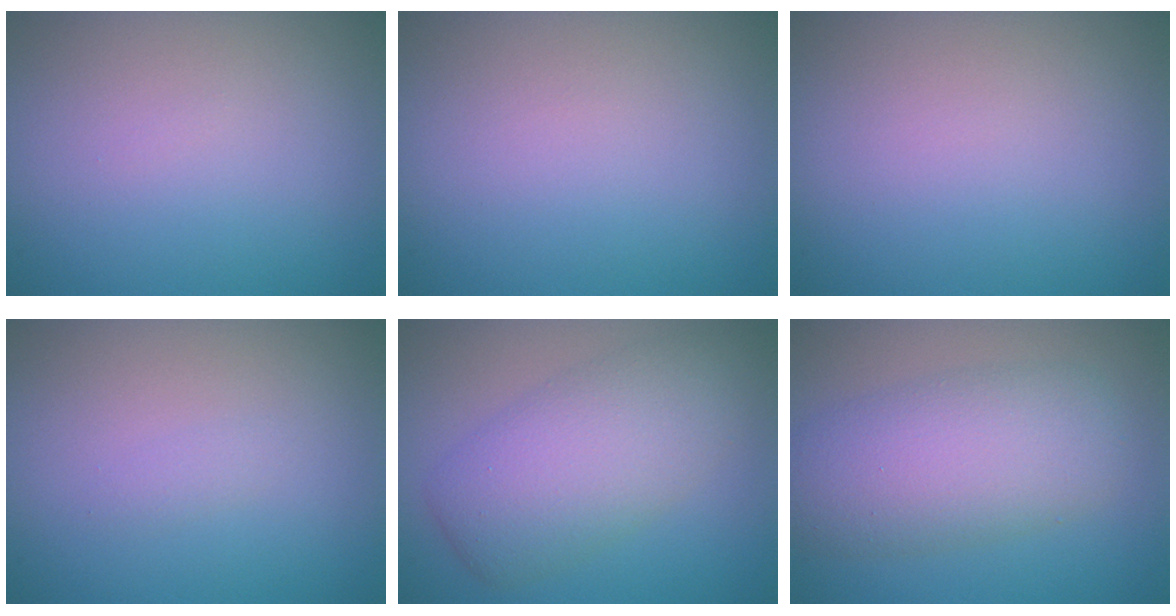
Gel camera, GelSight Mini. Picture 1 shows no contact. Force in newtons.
{"total": 0.0}
{"total": 0.0}
{"total": 0.6, "press": 0.6, "slide": 0.0}
{"total": 6.1, "press": 6.1, "slide": 0.1}
{"total": 6.6, "press": 6.6, "slide": 0.1}